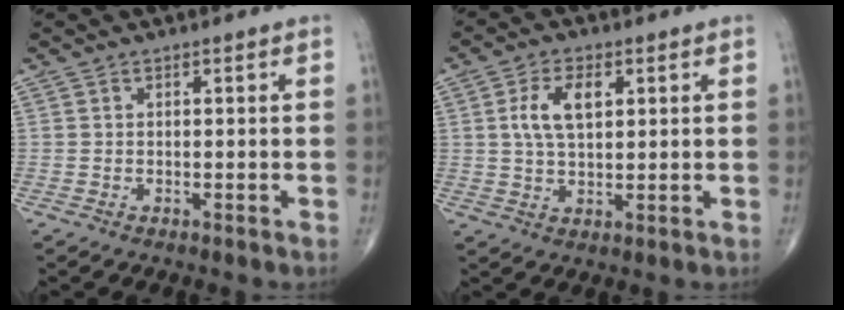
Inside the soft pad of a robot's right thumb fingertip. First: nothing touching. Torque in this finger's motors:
{"motor_torque": [0.00, 0.09, 0.94, 0.39, 0.05]}